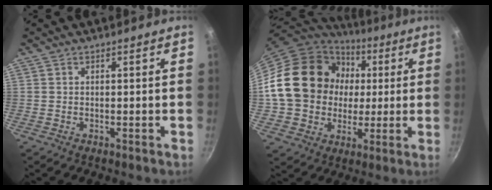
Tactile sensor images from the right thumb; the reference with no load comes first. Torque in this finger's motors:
{"motor_torque": [0.61, 4.41, 2.05, 0.08, 0.43]}